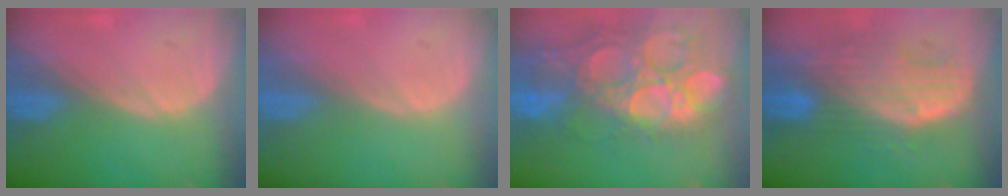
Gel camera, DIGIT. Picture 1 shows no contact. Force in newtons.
{"total": 0.0}
{"total": 15.6, "press": 12.9, "slide": 8.7}
{"total": 9.9, "press": 8.7, "slide": 4.8}